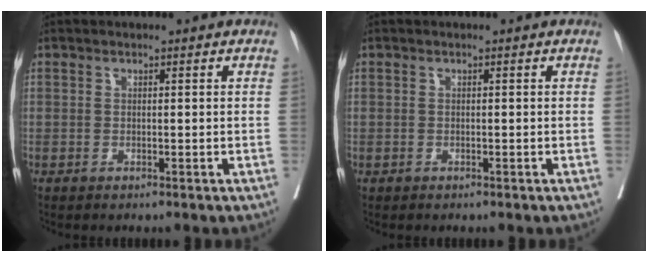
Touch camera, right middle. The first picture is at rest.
{"total": 0.0}